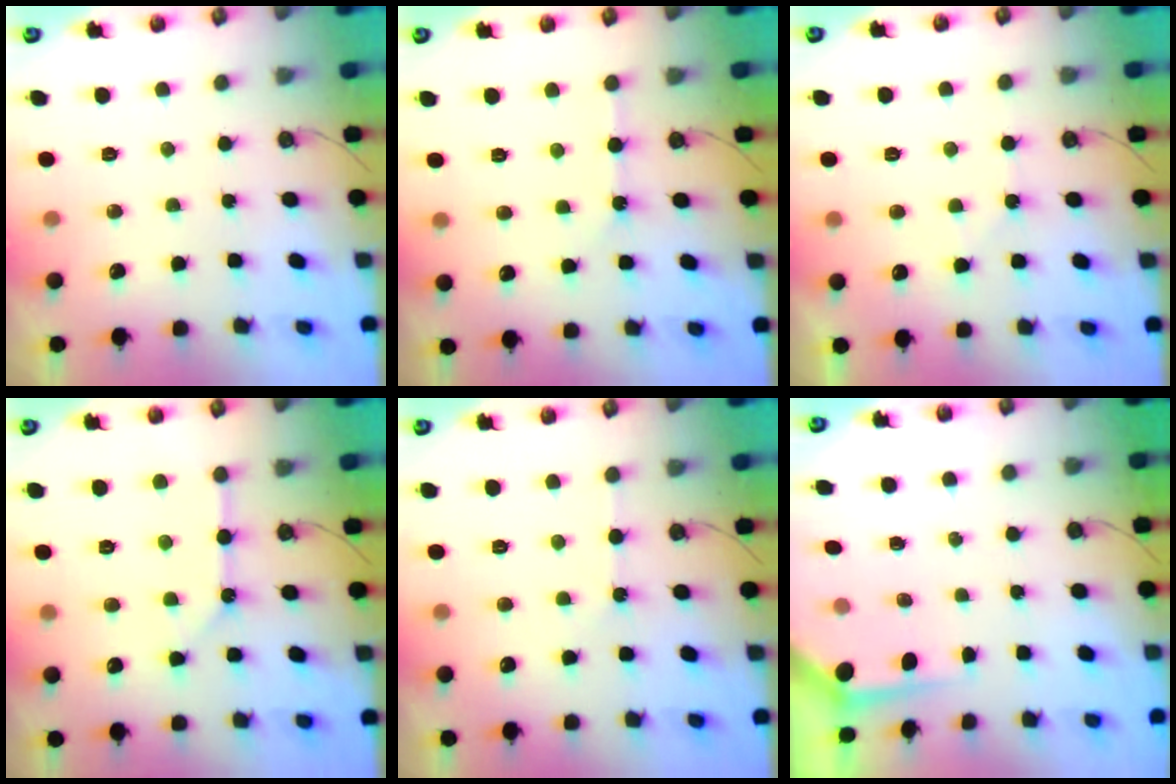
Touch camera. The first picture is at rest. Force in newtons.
{"total": 3.8, "press": 3.8, "slide": 0.6}
{"total": 4.9, "press": 4.8, "slide": 0.7}
{"total": 10.4, "press": 10.3, "slide": 1.2}
{"total": 2.9, "press": 2.8, "slide": 0.5}
{"total": 3.6, "press": 3.6, "slide": 0.4}